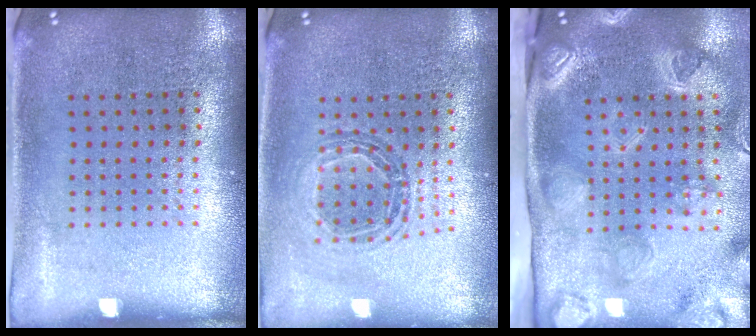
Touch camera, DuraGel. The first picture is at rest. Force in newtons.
{"total": 0.9, "press": 0.9, "slide": 0.2}
{"total": 4.1, "press": 3.1, "slide": 2.7}